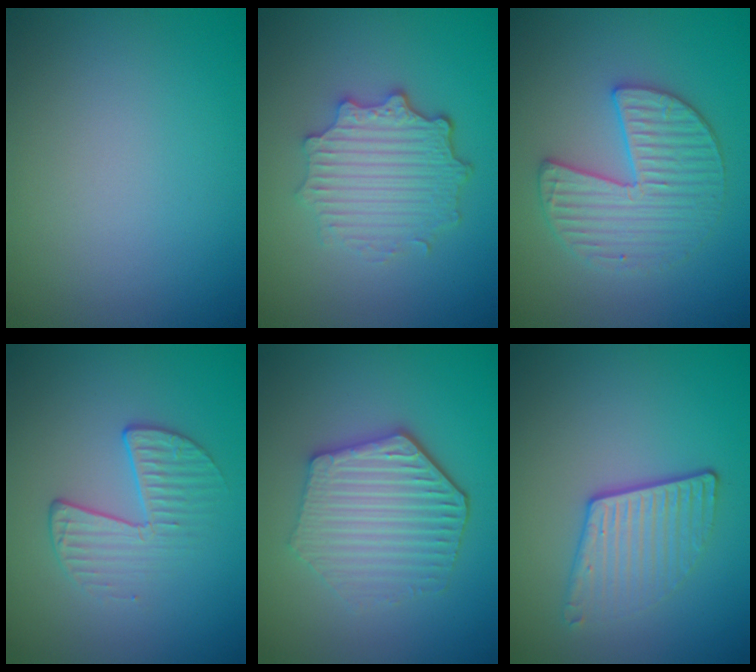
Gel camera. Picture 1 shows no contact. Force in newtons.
{"total": 4.7, "press": 3.7, "slide": 2.9}
{"total": 3.8, "press": 3.8, "slide": 0.5}
{"total": 2.4, "press": 1.7, "slide": 1.8}
{"total": 5.3, "press": 4.3, "slide": 3.0}
{"total": 3.6, "press": 2.7, "slide": 2.4}